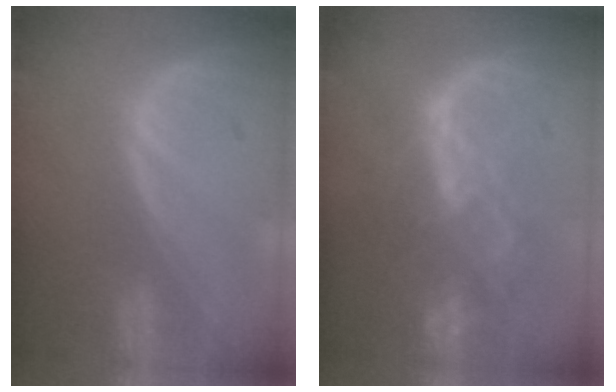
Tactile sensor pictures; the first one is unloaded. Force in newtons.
{"total": 8.9, "press": 7.5, "slide": 4.7}